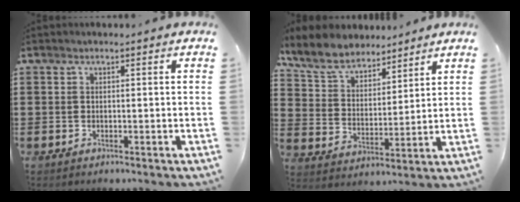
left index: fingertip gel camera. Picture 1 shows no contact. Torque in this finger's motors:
{"motor_torque": [2.14, 0.00, 0.34, 0.17]}